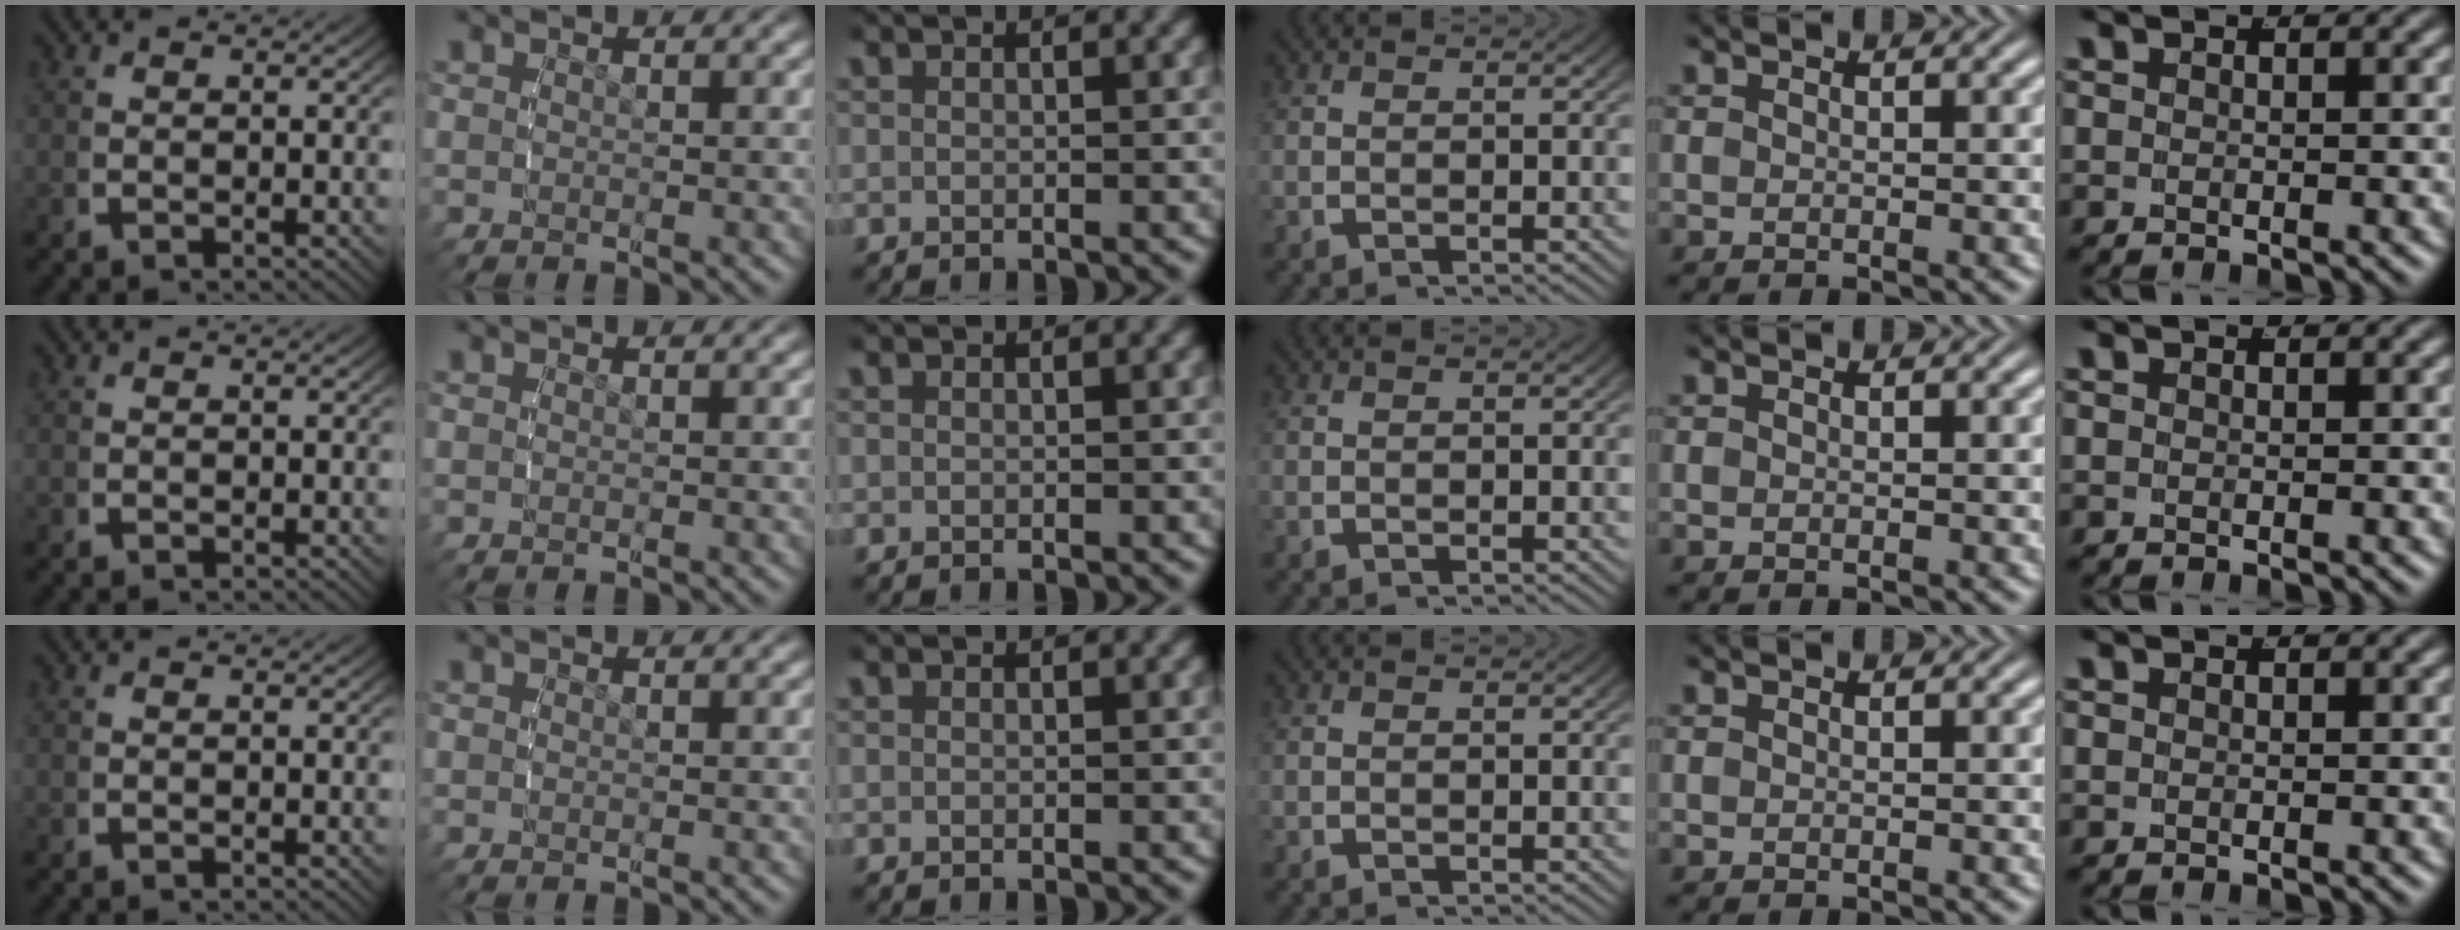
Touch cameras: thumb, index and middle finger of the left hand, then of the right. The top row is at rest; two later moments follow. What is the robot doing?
{"motion": "reach", "object": "jacket"}